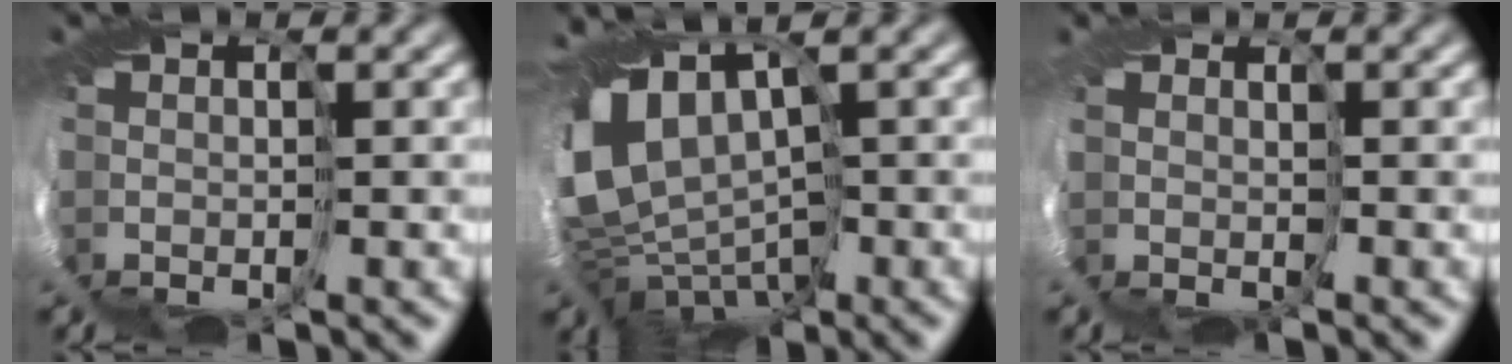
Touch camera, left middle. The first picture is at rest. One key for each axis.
{"total": 6.2, "fx": 0.4, "fy": 3.8, "fz": 4.9, "tx": -0.120, "ty": -0.007, "tz": 0.007}
{"total": 1.1, "fx": 0.8, "fy": 0.2, "fz": -0.7, "tx": -0.002, "ty": 0.001, "tz": 0.007}